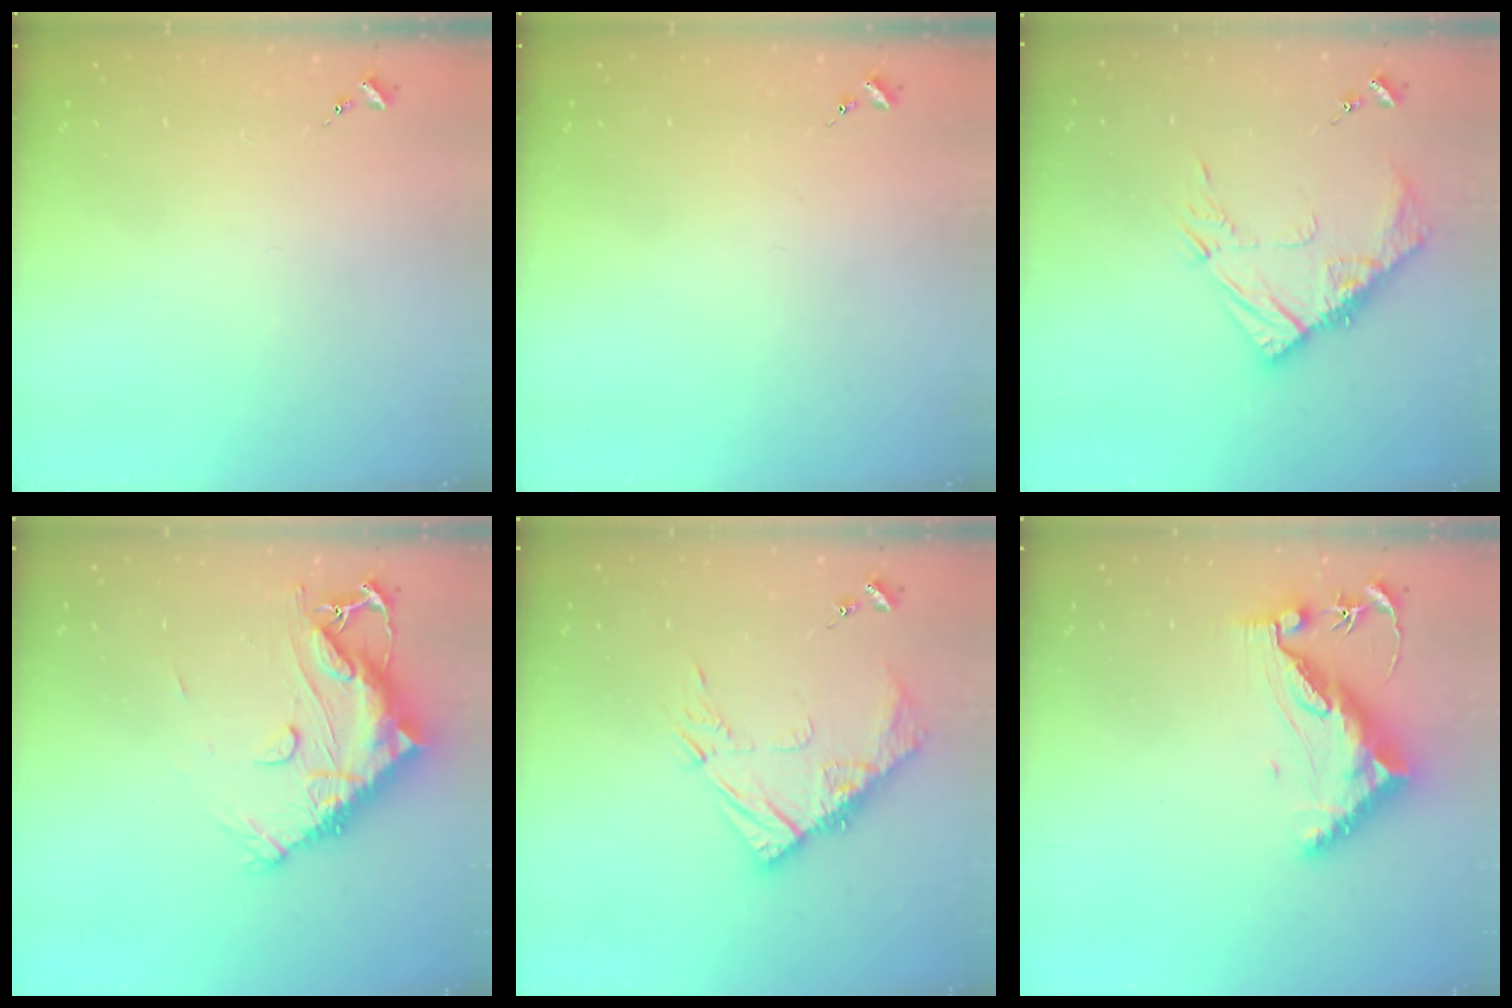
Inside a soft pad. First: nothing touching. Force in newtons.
{"total": 0.0}
{"total": 12.2, "press": 12.1, "slide": 0.9}
{"total": 14.9, "press": 14.8, "slide": 1.4}
{"total": 12.2, "press": 12.1, "slide": 0.9}
{"total": 12.2, "press": 12.1, "slide": 0.7}